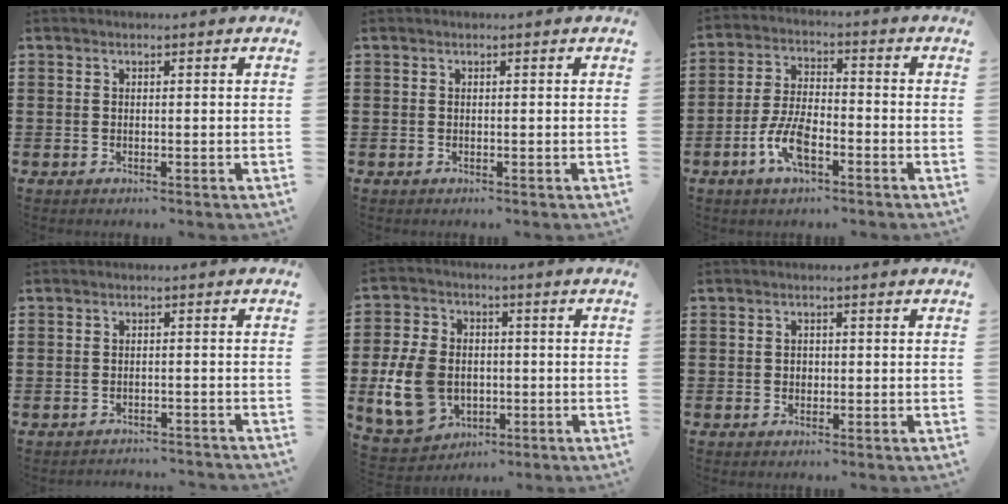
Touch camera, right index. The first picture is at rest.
{"total": 0.0}
{"total": 7.3, "force": [-3.5, 3.1, 5.6], "torque": [-0.131, 0.000, -0.070]}
{"total": 1.8, "force": [-1.8, 0.1, -0.4], "torque": [0.001, 0.004, -0.040]}
{"total": 10.9, "force": [-2.0, 8.3, 6.9], "torque": [-0.182, 0.010, -0.036]}
{"total": 1.1, "force": [0.0, 0.9, 0.5], "torque": [-0.012, 0.005, 0.000]}